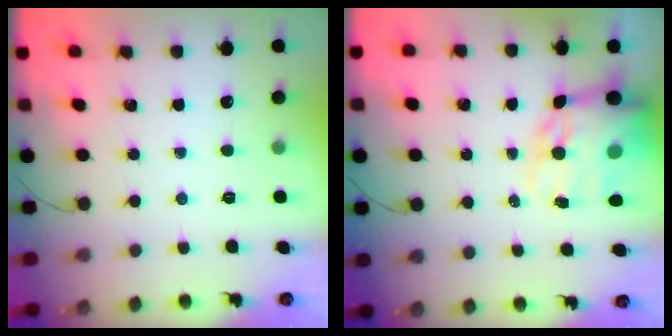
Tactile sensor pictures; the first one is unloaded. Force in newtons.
{"total": 17.6, "press": 17.1, "slide": 4.4}